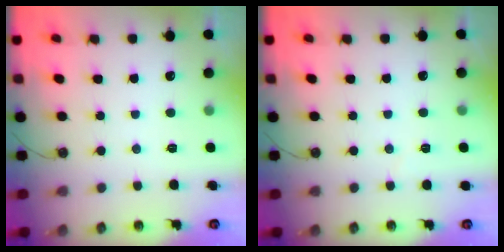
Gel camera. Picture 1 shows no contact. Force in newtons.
{"total": 3.0, "press": 3.0, "slide": 0.3}